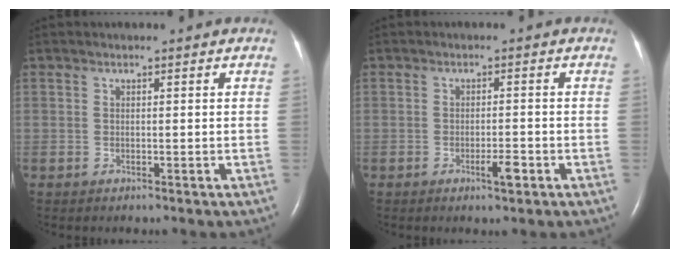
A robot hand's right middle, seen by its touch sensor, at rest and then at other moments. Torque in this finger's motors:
{"motor_torque": [0.34, -0.26, 0.19, 0.03]}